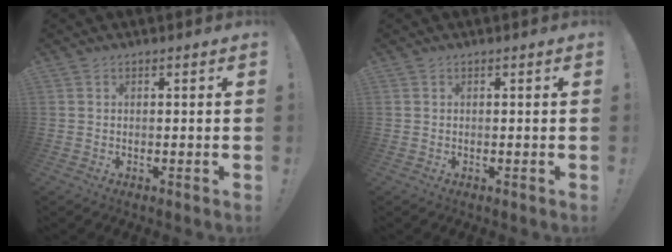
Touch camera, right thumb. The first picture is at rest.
{"total": 0.0}